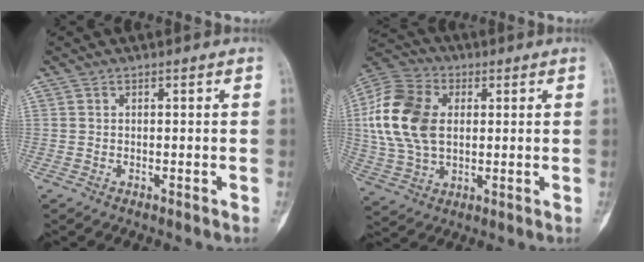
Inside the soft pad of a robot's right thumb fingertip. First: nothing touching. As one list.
[{"total": 16.7, "force": [2.2, 11.3, 12.1], "torque": [-0.237, 0.009, 0.040]}]